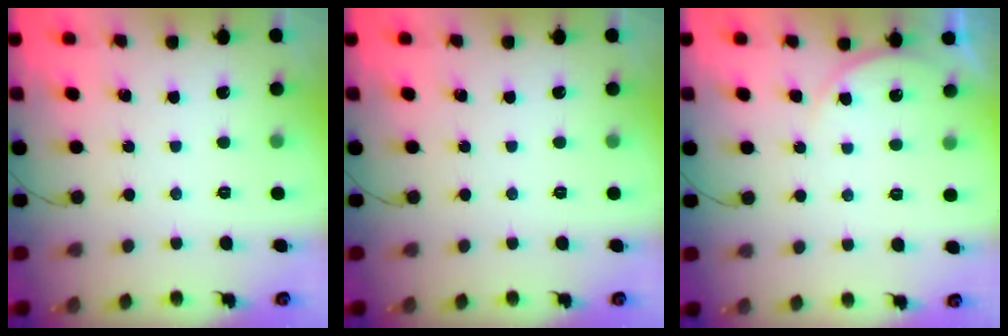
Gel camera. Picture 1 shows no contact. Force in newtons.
{"total": 0.0}
{"total": 5.0, "press": 5.0, "slide": 0.6}